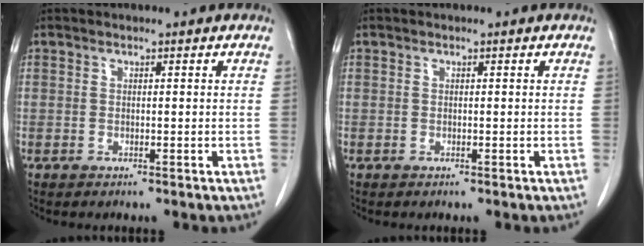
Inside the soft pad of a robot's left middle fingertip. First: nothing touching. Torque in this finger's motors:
{"motor_torque": [-0.05, 0.06, 0.04, 0.01]}